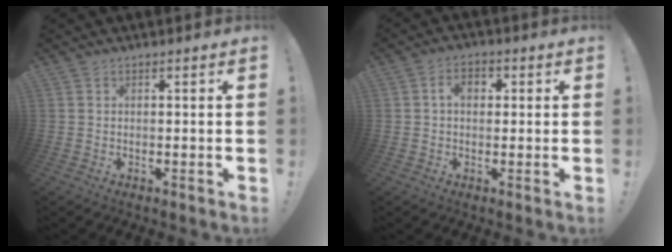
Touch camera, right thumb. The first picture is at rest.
{"total": 5.0, "force": [0.9, 3.4, 3.5], "torque": [-0.055, 0.008, 0.014]}